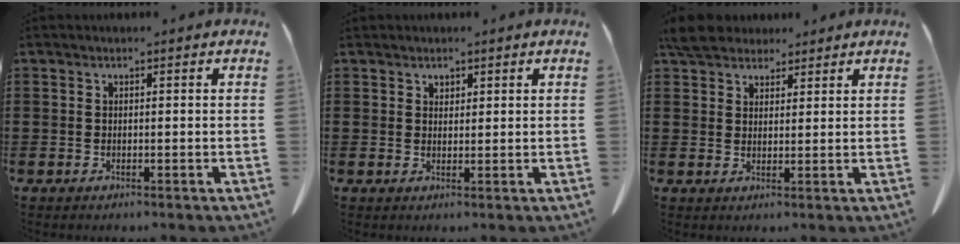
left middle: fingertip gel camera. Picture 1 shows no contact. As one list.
[{"total": 1.5, "force": [1.3, 0.7, 0.2], "torque": [0.002, -0.003, 0.025]}, {"total": 5.0, "force": [4.4, 1.9, 1.3], "torque": [-0.033, -0.002, 0.083]}]